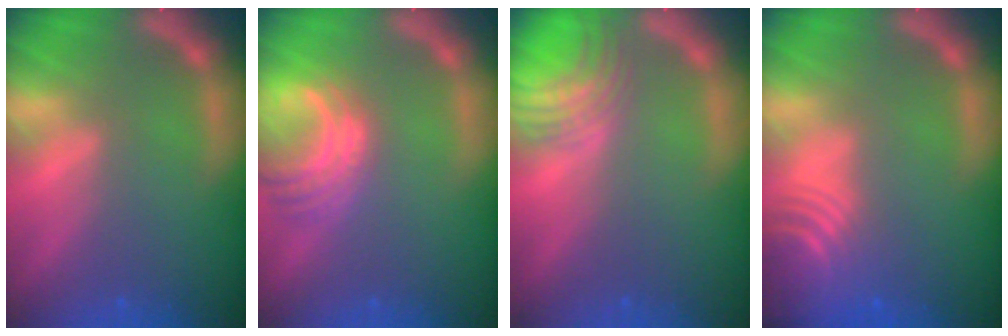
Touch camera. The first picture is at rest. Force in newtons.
{"total": 5.5}
{"total": 5.5}
{"total": 9.1}